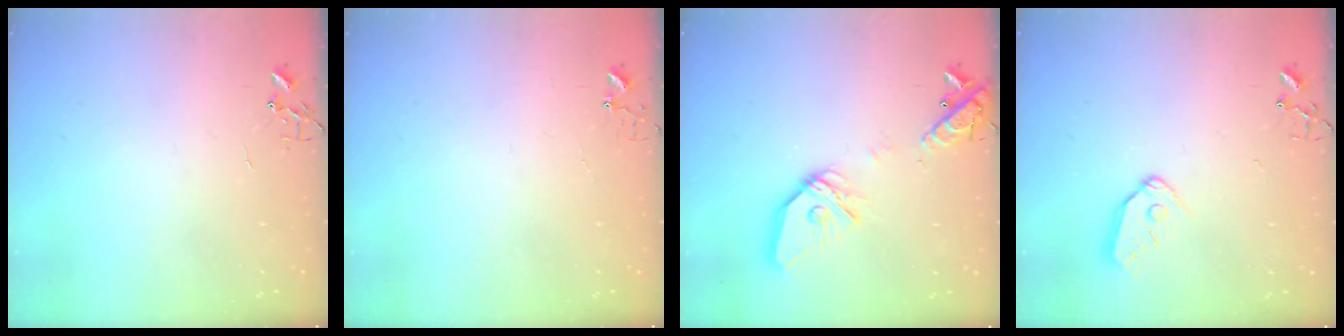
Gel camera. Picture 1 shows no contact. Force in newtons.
{"total": 3.9, "press": 3.9, "slide": 0.3}
{"total": 17.0, "press": 16.8, "slide": 2.6}
{"total": 9.0, "press": 8.9, "slide": 0.9}